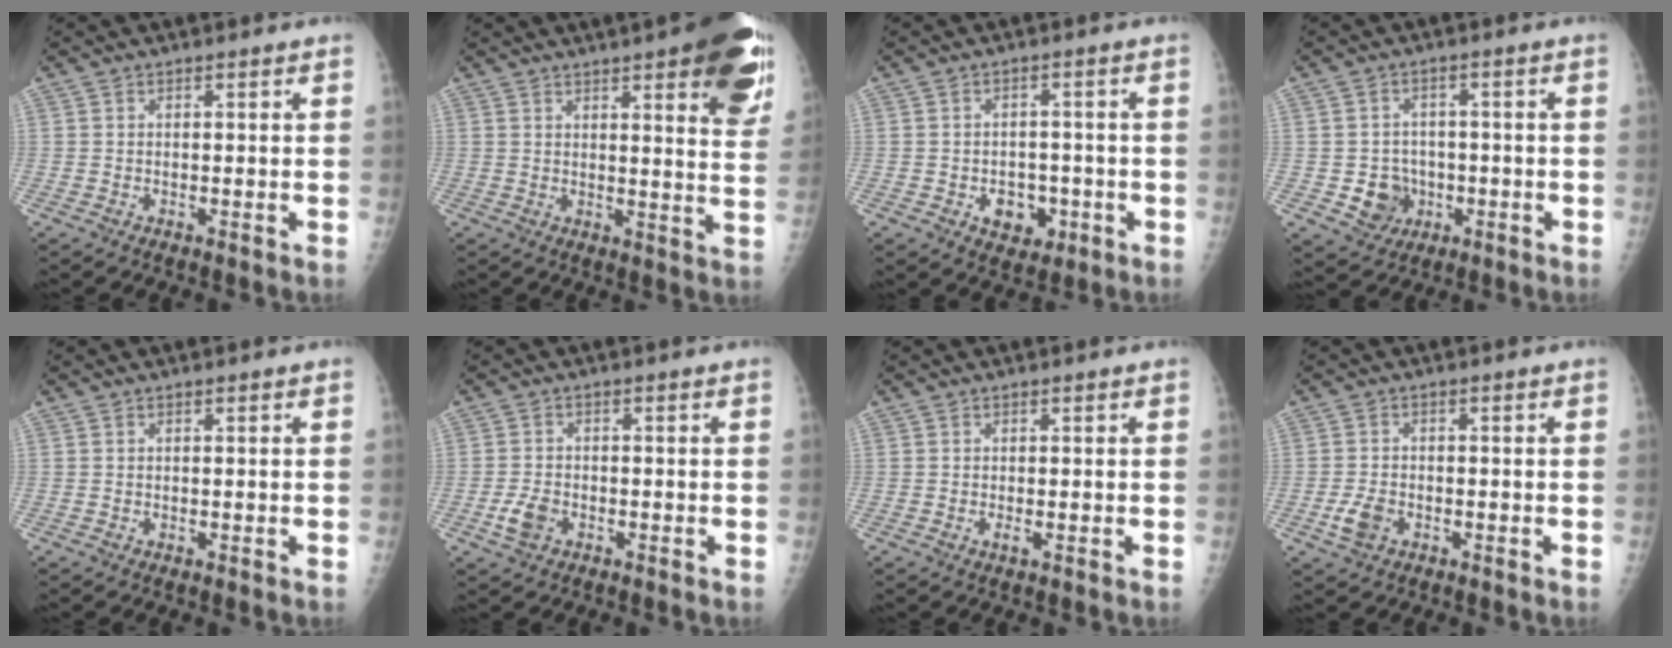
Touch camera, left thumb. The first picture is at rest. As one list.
[{"total": 18.4, "force": [9.6, 4.5, 15.1], "torque": [-0.165, -0.035, 0.110]}, {"total": 6.0, "force": [-2.1, 4.6, 3.3], "torque": [-0.020, 0.012, -0.023]}, {"total": 6.4, "force": [-1.6, 5.8, 2.1], "torque": [-0.004, 0.011, -0.019]}, {"total": 0.0}, {"total": 4.0, "force": [-1.7, 2.7, 2.4], "torque": [-0.047, 0.006, -0.031]}, {"total": 0.9, "force": [-0.2, 0.4, 0.8], "torque": [-0.015, -0.002, -0.005]}, {"total": 4.0, "force": [-1.6, 2.7, 2.4], "torque": [-0.048, 0.005, -0.030]}]